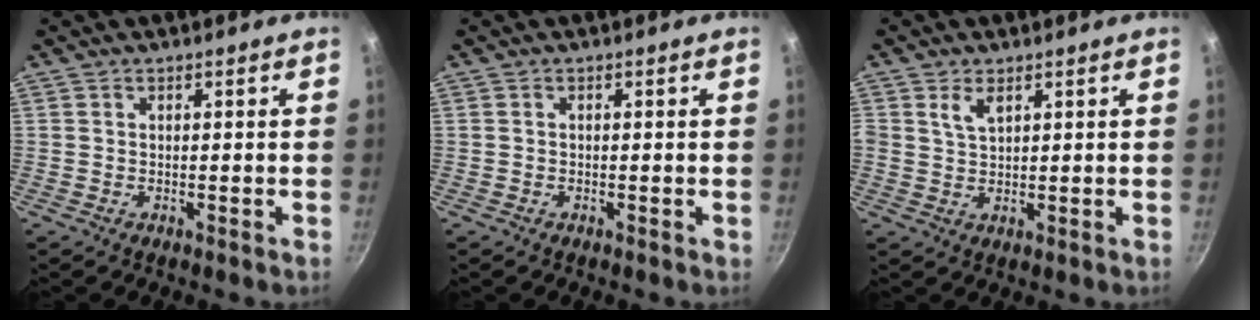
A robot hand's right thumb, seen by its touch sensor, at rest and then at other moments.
{"total": 0.0}
{"total": 3.2, "force": [1.6, 1.7, 2.1], "torque": [-0.035, -0.009, 0.031]}